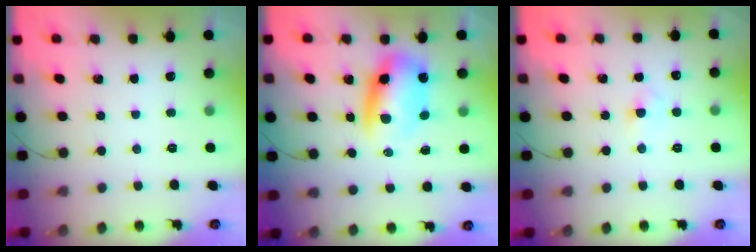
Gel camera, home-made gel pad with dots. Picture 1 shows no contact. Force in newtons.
{"total": 9.2, "press": 9.0, "slide": 2.2}
{"total": 2.1, "press": 1.9, "slide": 0.9}